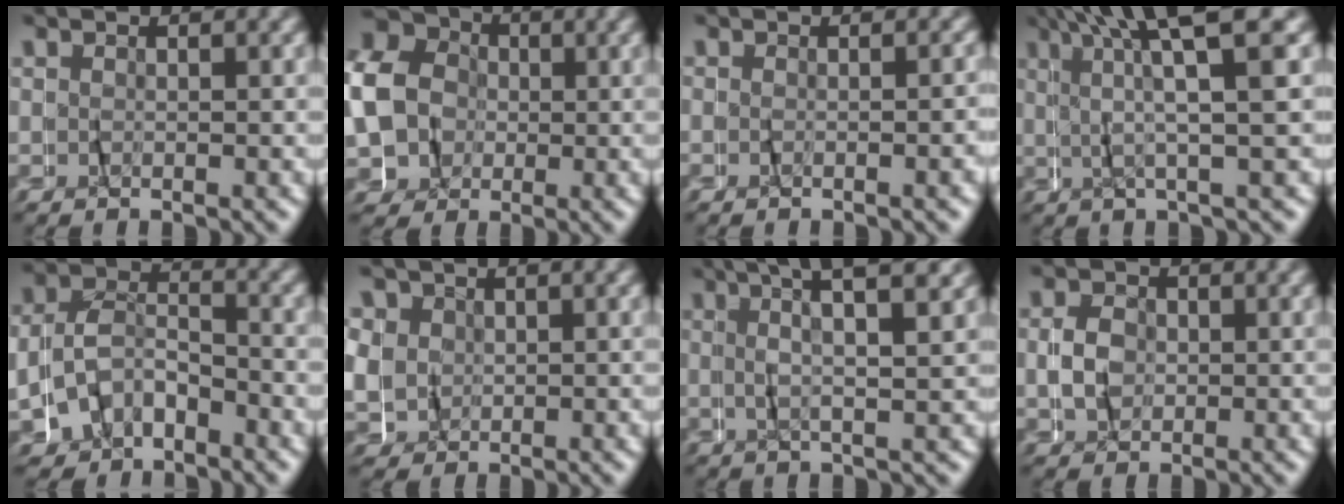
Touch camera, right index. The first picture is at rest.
{"total": 14.2, "force": [2.8, 12.3, 6.4], "torque": [-0.150, 0.002, 0.023]}
{"total": 1.1, "force": [-0.7, -0.8, 0.2], "torque": [-0.008, 0.002, -0.011]}
{"total": 7.4, "force": [3.9, -0.1, 6.3], "torque": [-0.115, 0.024, 0.050]}
{"total": 6.1, "force": [-2.8, 5.2, 1.8], "torque": [-0.060, -0.004, -0.059]}
{"total": 5.9, "force": [0.3, 5.6, 2.1], "torque": [-0.069, -0.016, 0.008]}
{"total": 5.7, "force": [3.4, 0.2, 4.6], "torque": [-0.085, 0.021, 0.047]}
{"total": 1.7, "force": [-0.4, 1.5, 0.7], "torque": [-0.017, 0.005, -0.008]}